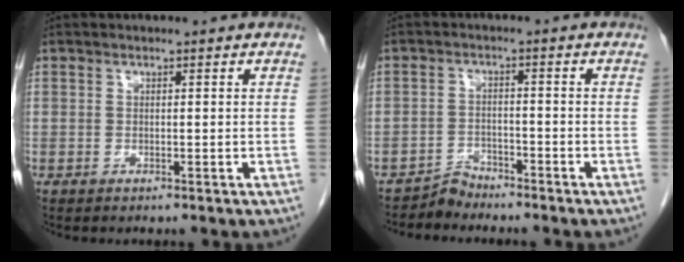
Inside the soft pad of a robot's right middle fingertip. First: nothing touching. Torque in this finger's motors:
{"motor_torque": [-0.20, -0.10, -0.02, -0.03]}